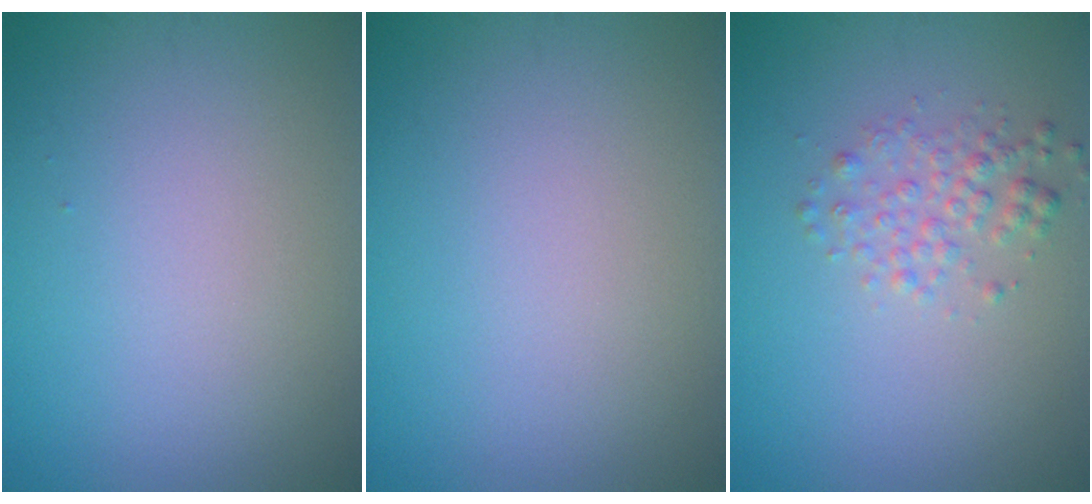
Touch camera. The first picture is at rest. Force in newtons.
{"total": 0.0}
{"total": 2.1, "press": 2.1, "slide": 0.1}